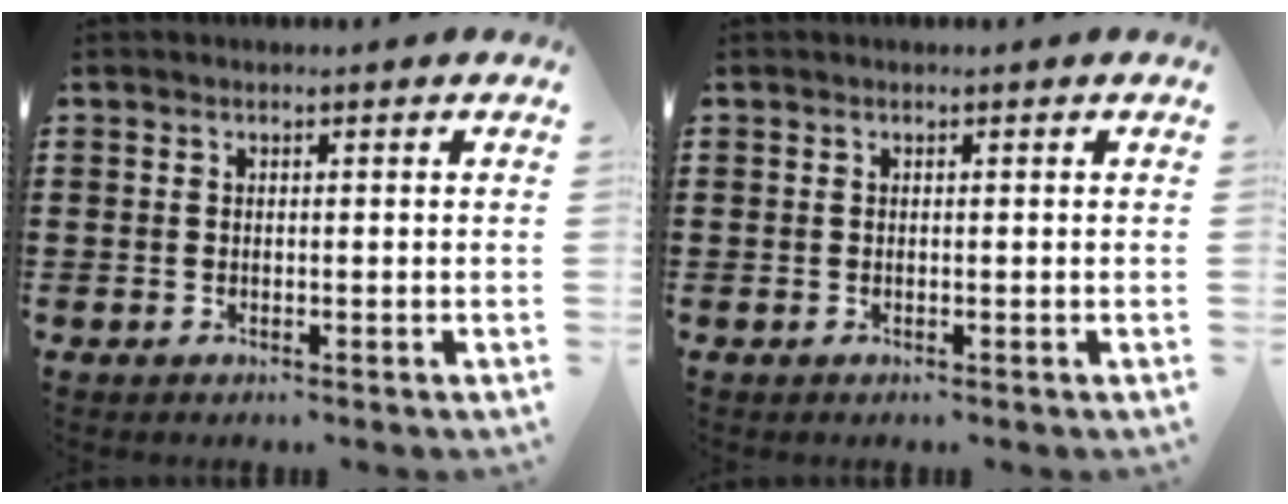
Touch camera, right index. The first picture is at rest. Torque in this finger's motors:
{"motor_torque": [0.00, 0.00, 0.01, -0.01]}